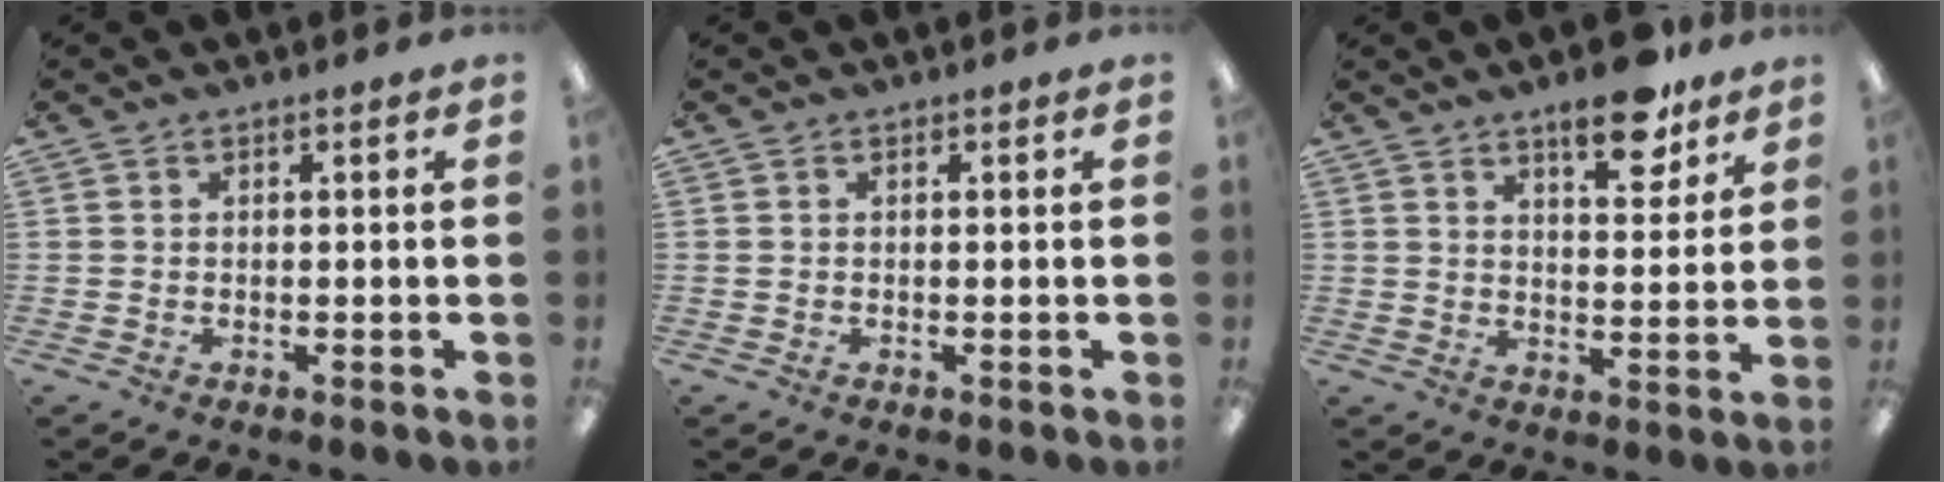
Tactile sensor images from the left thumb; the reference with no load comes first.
{"total": 0.0}
{"total": 10.7, "force": [7.4, 3.9, 6.6], "torque": [-0.074, -0.044, 0.120]}